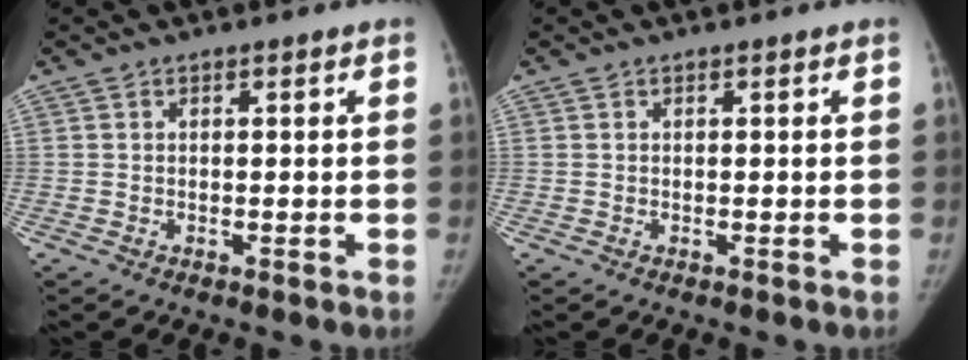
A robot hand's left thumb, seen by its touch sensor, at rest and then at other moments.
{"total": 0.0}